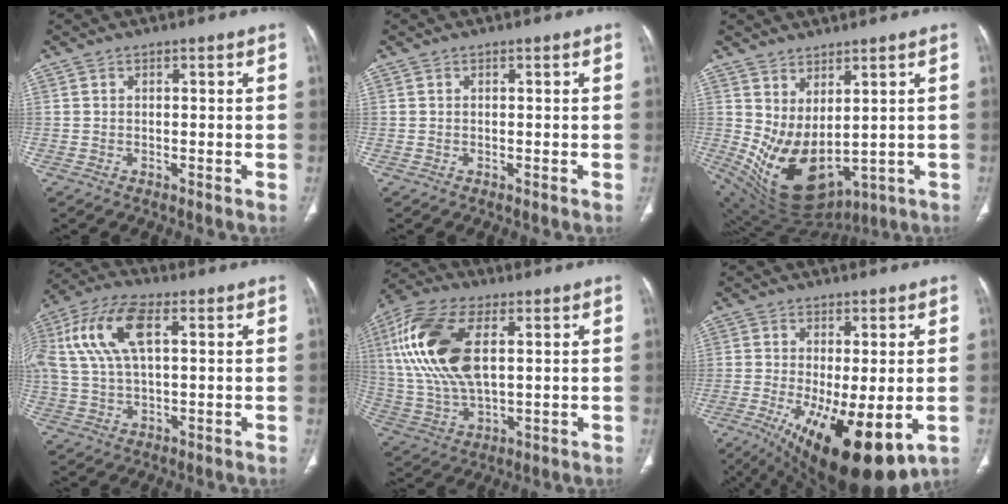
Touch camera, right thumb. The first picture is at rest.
{"total": 0.0}
{"total": 14.2, "force": [1.0, 7.5, 12.0], "torque": [-0.207, -0.033, 0.058]}
{"total": 15.0, "force": [4.3, 7.0, 12.6], "torque": [-0.278, 0.023, 0.080]}
{"total": 19.3, "force": [4.7, 9.6, 16.1], "torque": [-0.346, 0.000, 0.090]}
{"total": 18.0, "force": [-5.9, 6.6, 15.7], "torque": [-0.246, -0.029, -0.074]}